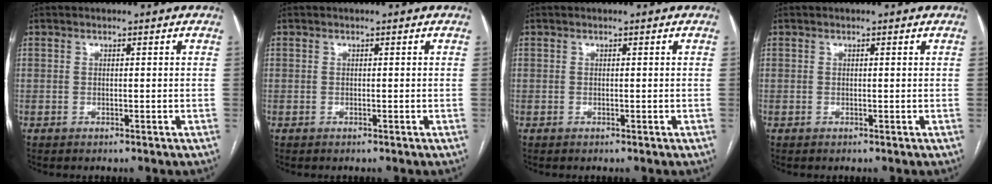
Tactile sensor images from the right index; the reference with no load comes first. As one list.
[{"total": 0.0}, {"total": 0.0}, {"total": 0.0}]